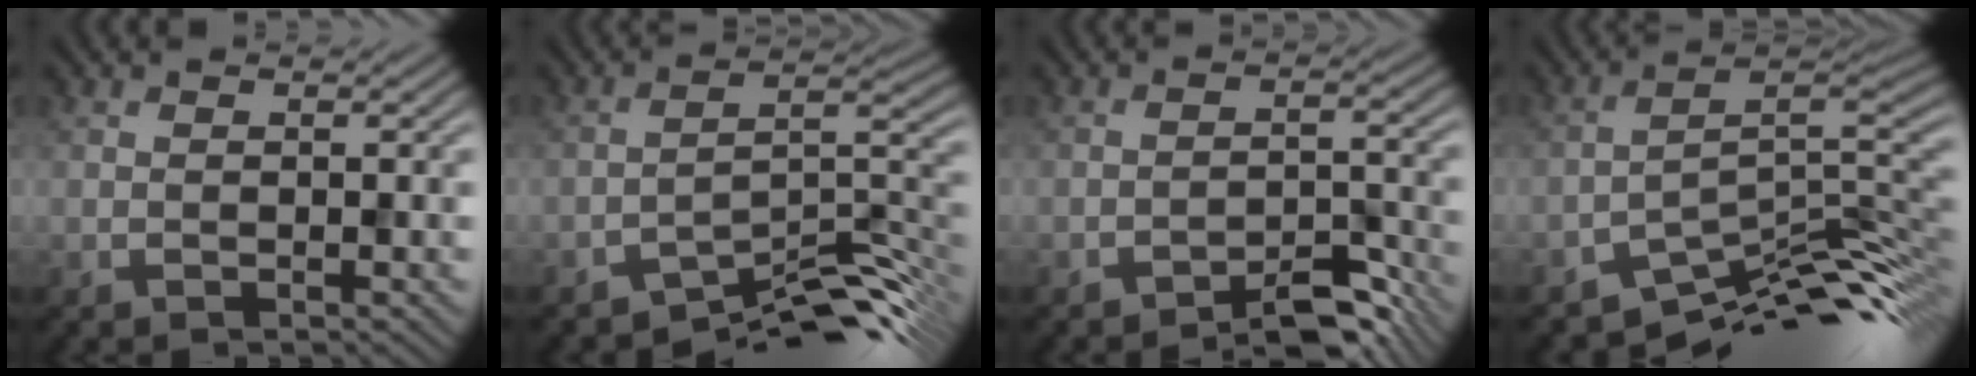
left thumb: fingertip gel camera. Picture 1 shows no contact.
{"total": 9.2, "force": [-7.5, 2.1, 4.8], "torque": [-0.064, 0.008, -0.133]}
{"total": 4.5, "force": [-3.8, 1.0, 2.1], "torque": [-0.025, 0.013, -0.061]}
{"total": 11.2, "force": [-8.3, 3.3, 6.8], "torque": [-0.099, -0.002, -0.143]}